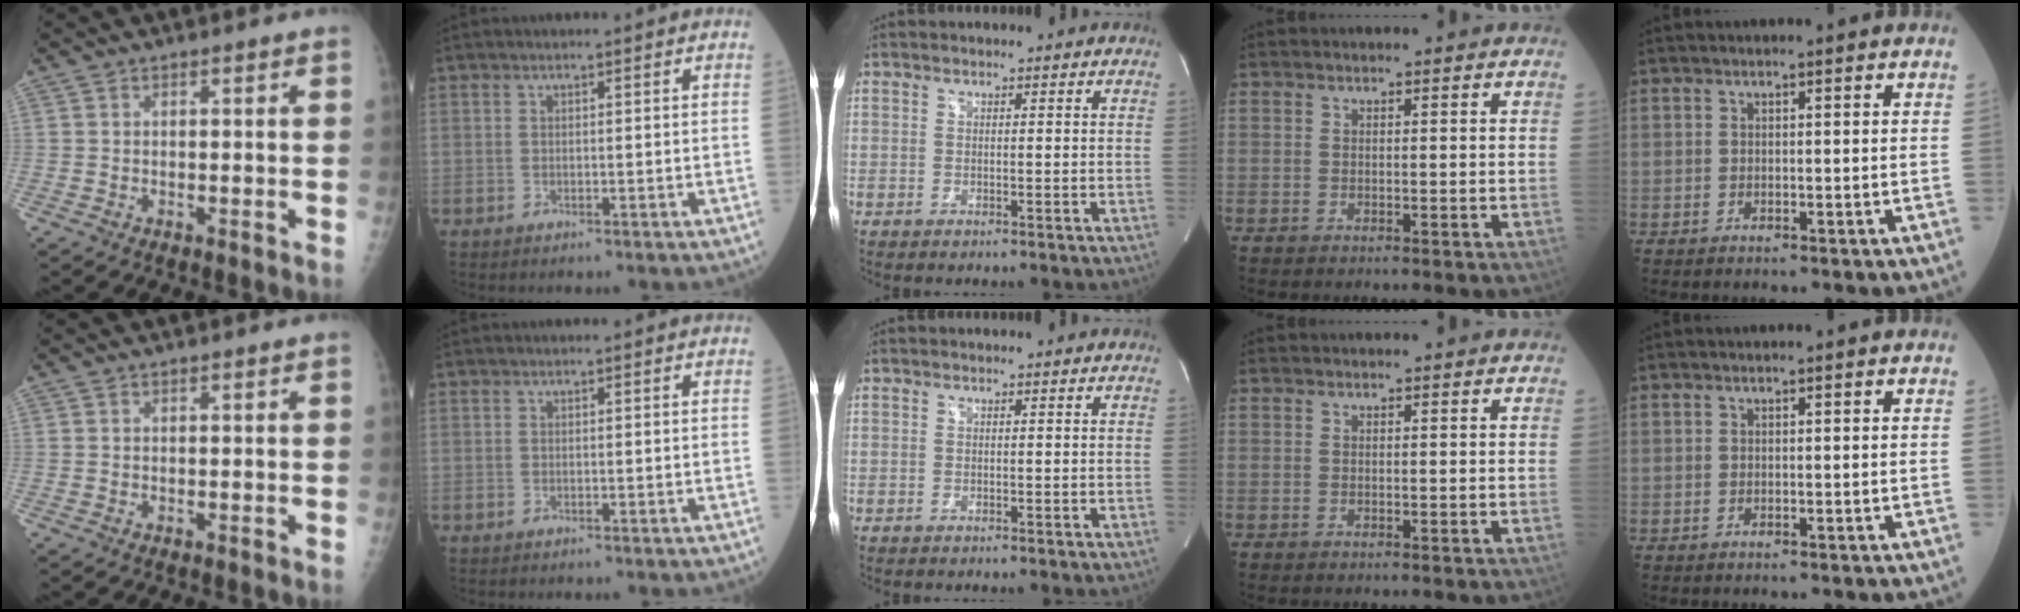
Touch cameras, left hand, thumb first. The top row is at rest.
{}